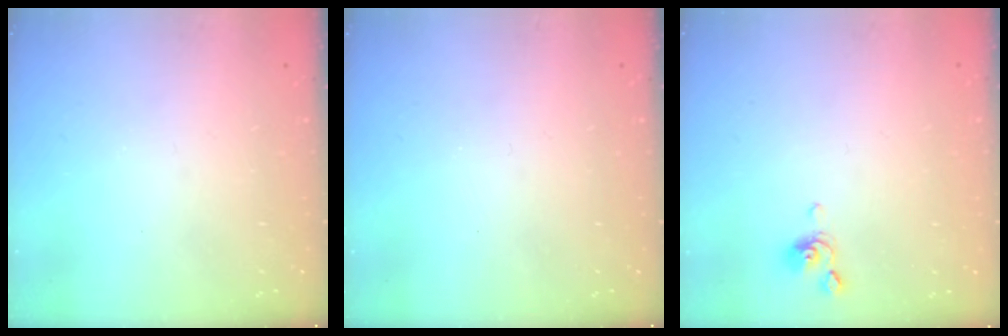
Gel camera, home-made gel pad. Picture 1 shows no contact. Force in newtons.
{"total": 0.0}
{"total": 1.9, "press": 1.8, "slide": 0.6}